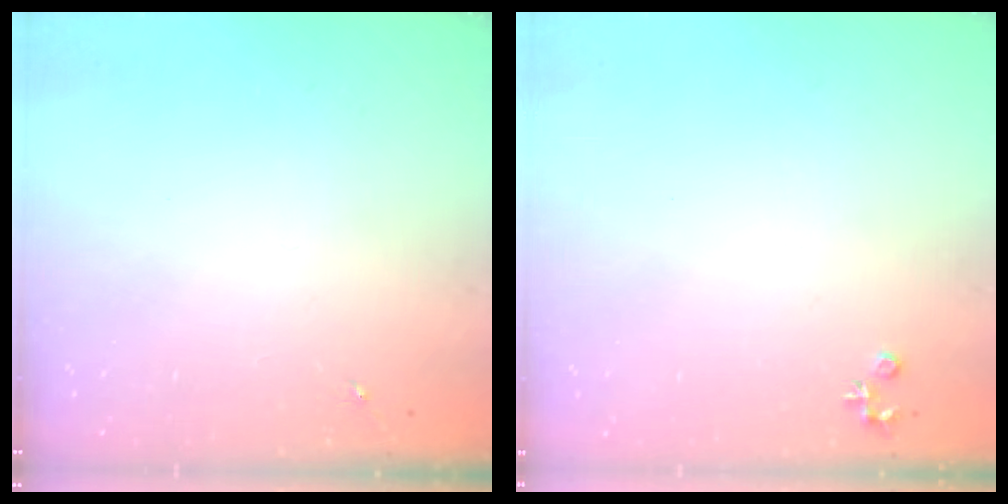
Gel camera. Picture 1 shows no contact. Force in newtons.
{"total": 3.7, "press": 3.6, "slide": 0.4}